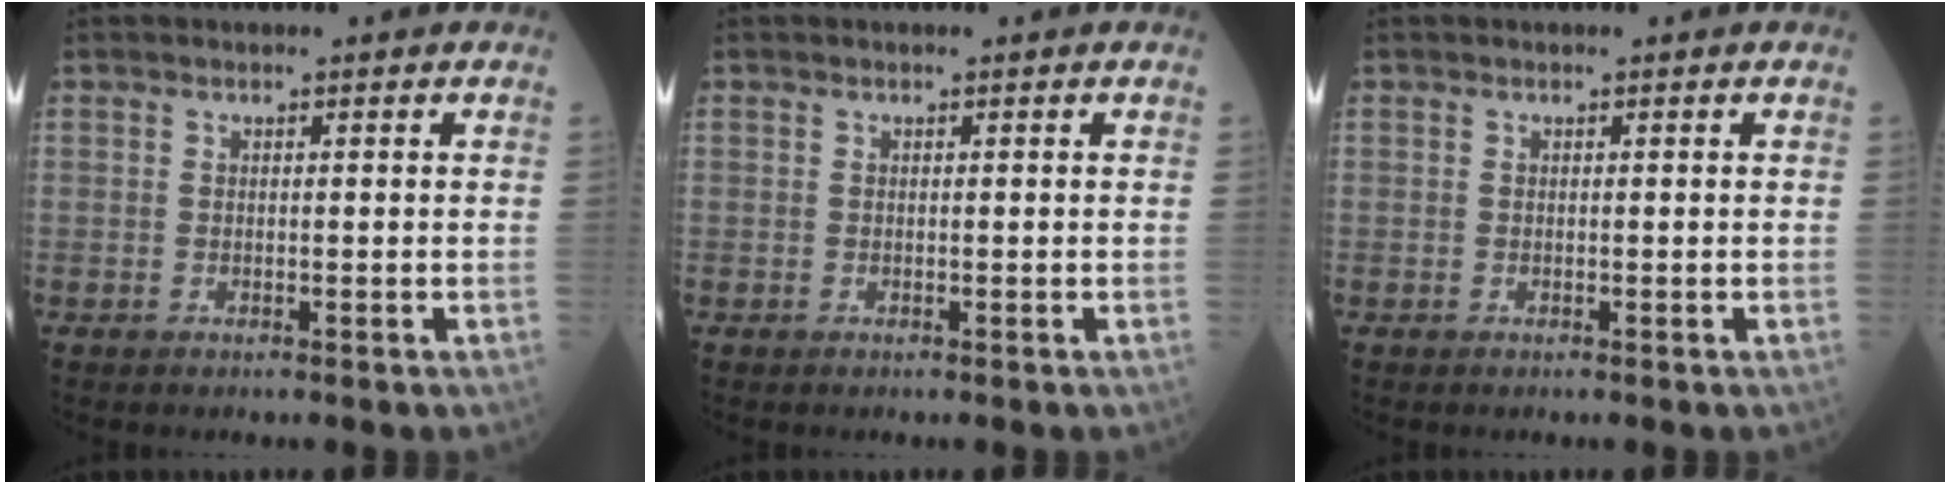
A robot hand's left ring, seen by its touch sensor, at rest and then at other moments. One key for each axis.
{"total": 0.0}
{"total": 0.0}